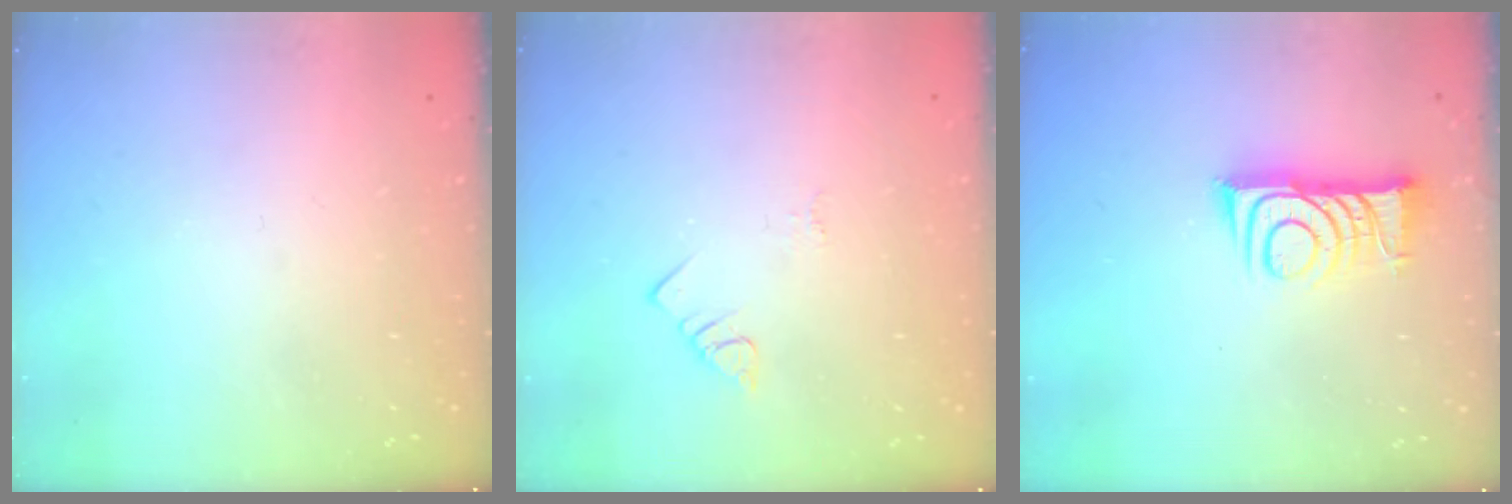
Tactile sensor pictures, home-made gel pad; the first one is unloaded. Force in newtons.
{"total": 2.1, "press": 2.1, "slide": 0.4}
{"total": 11.6, "press": 11.5, "slide": 0.9}